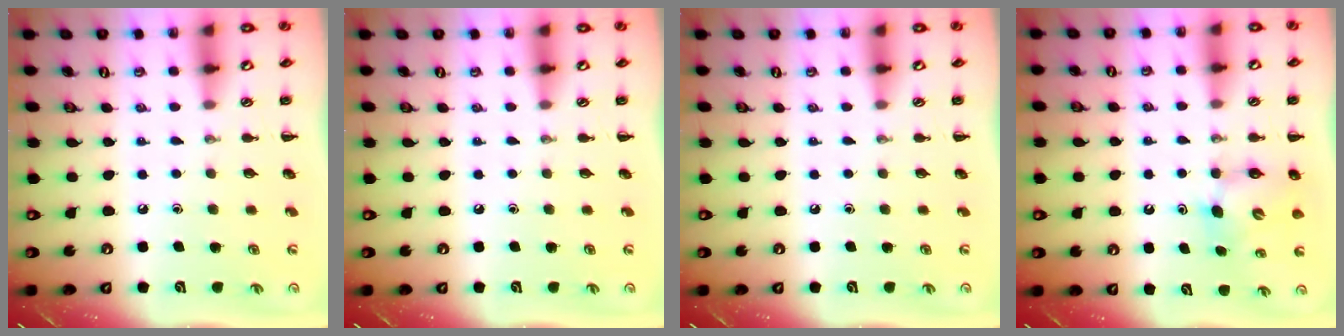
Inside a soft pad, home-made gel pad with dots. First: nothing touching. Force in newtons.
{"total": 0.0}
{"total": 0.0}
{"total": 5.3, "press": 5.2, "slide": 0.7}